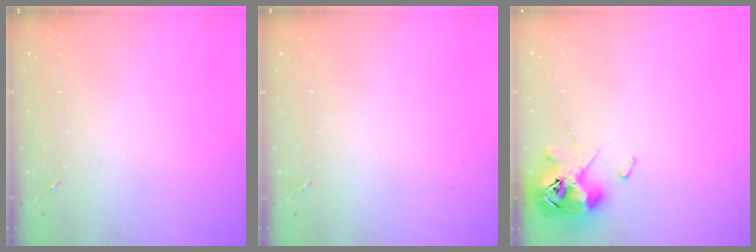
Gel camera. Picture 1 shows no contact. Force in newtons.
{"total": 0.0}
{"total": 11.8, "press": 11.6, "slide": 1.9}